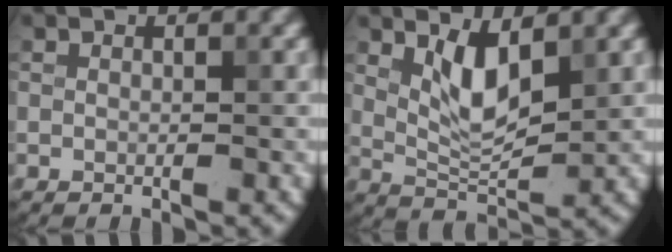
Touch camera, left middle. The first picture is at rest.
{"total": 4.2, "force": [1.7, 1.6, 3.5], "torque": [-0.073, -0.006, 0.035]}